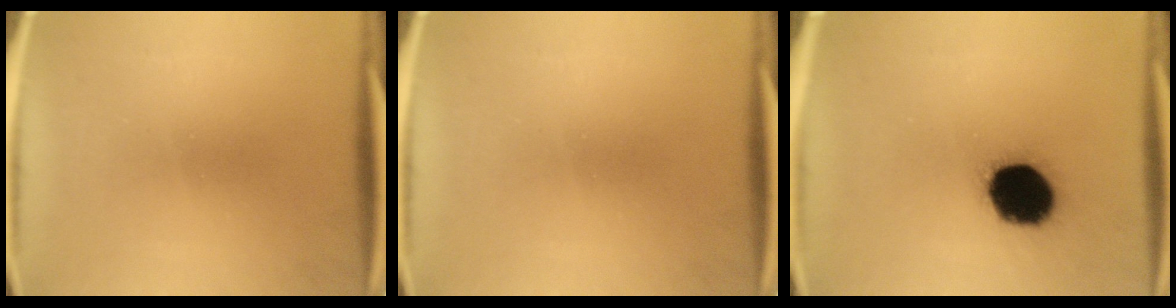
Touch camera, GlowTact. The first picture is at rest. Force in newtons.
{"total": 0.0}
{"total": 18.4}